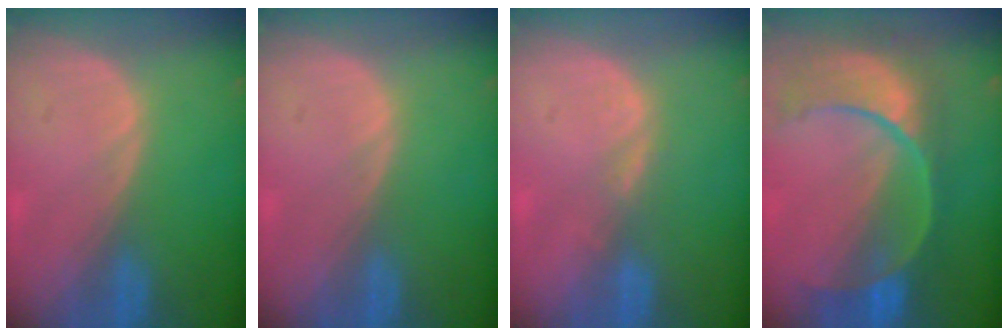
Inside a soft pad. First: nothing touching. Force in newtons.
{"total": 0.0}
{"total": 1.9, "press": 1.5, "slide": 1.1}
{"total": 11.1, "press": 9.4, "slide": 6.0}